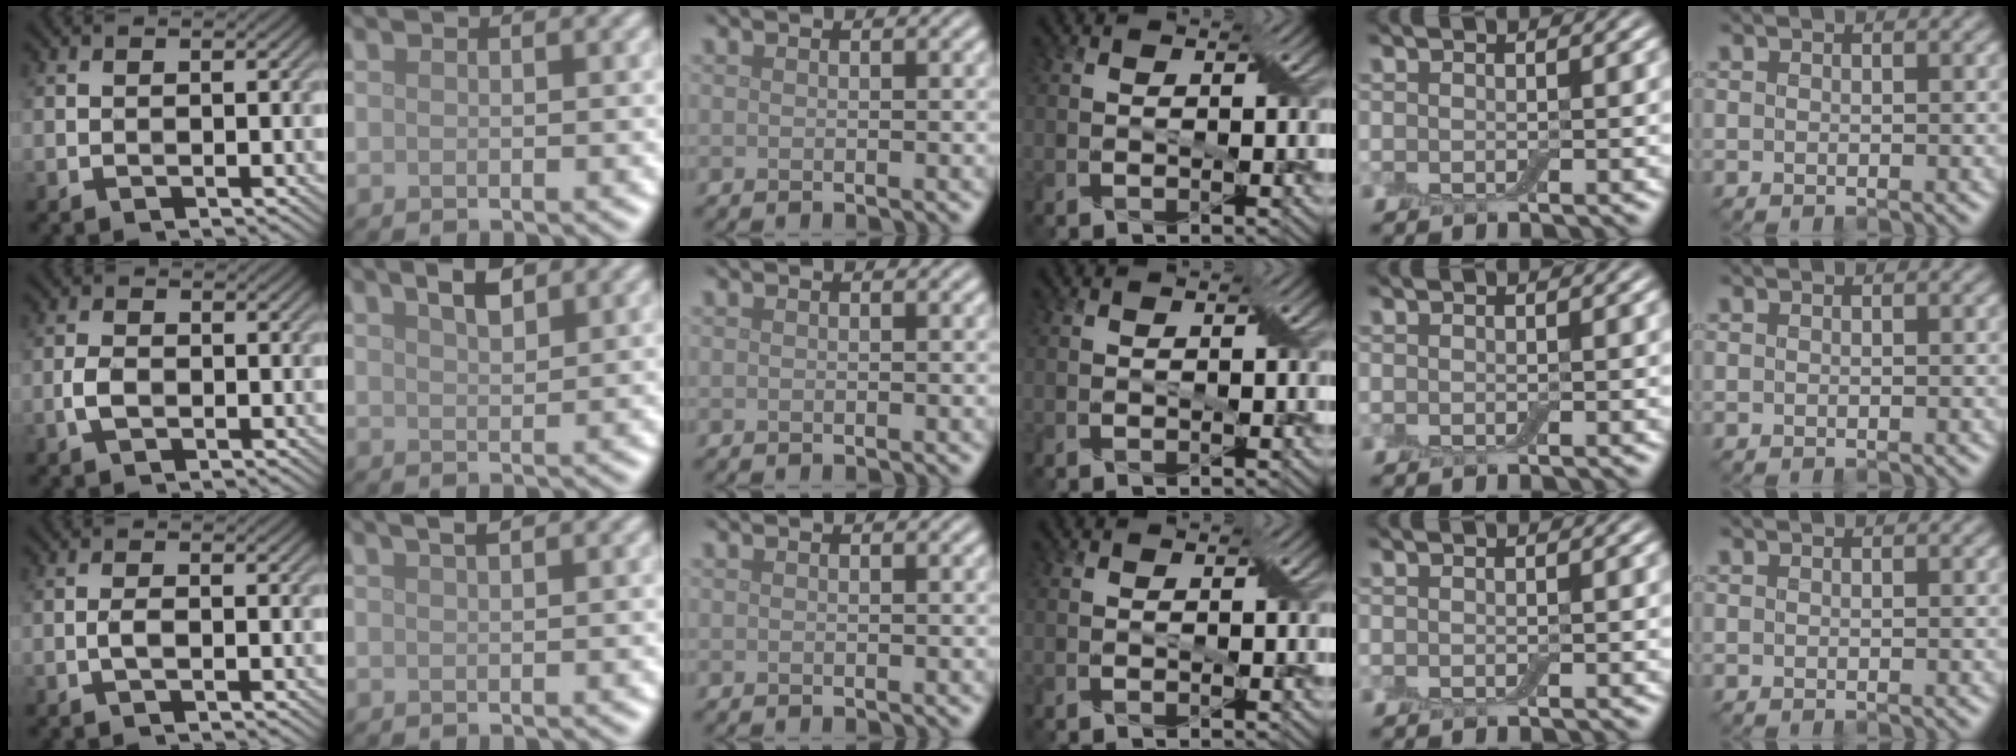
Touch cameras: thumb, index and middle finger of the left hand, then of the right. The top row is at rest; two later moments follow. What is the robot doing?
{"motion": "shake", "object": "box of matches"}